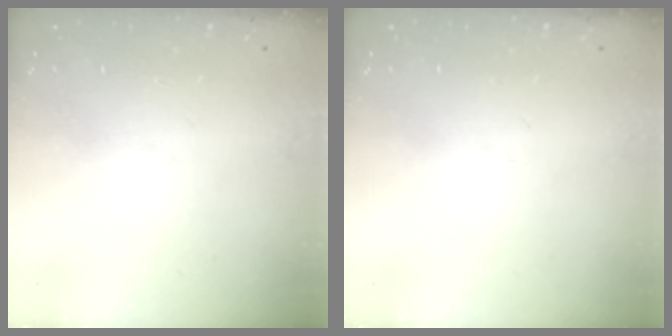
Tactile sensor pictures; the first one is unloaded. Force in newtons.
{"total": 0.0}